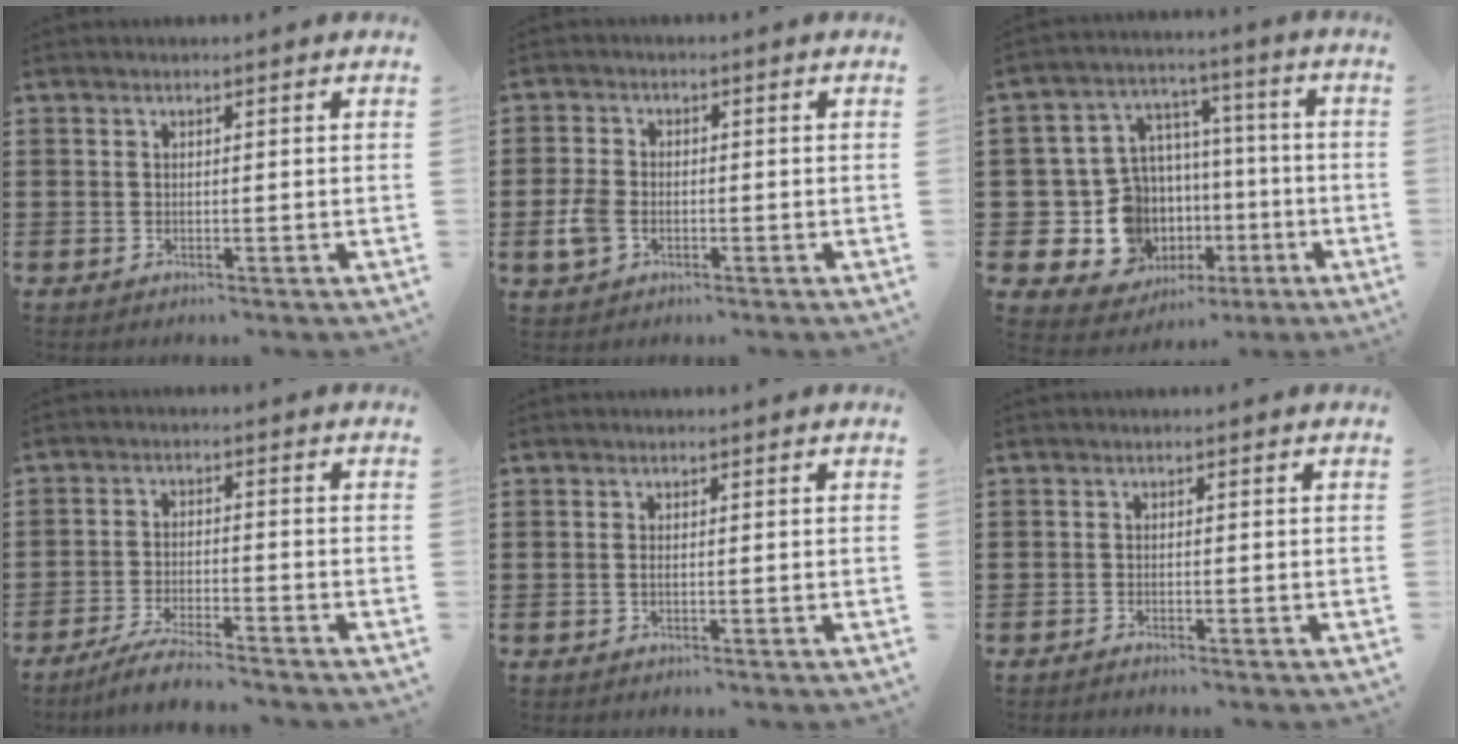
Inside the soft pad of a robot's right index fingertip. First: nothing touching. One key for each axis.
{"total": 3.9, "fx": -1.3, "fy": 2.7, "fz": 2.5, "tx": -0.074, "ty": -0.005, "tz": -0.030}
{"total": 12.3, "fx": -2.3, "fy": 11.1, "fz": 4.8, "tx": -0.129, "ty": -0.006, "tz": -0.027}
{"total": 4.5, "fx": -4.3, "fy": -0.2, "fz": 1.5, "tx": -0.040, "ty": -0.009, "tz": -0.086}
{"total": 0.5, "fx": -0.1, "fy": 0.1, "fz": 0.5, "tx": -0.011, "ty": -0.005, "tz": 0.000}
{"total": 0.8, "fx": -0.8, "fy": 0.0, "fz": 0.0, "tx": -0.003, "ty": 0.000, "tz": -0.017}